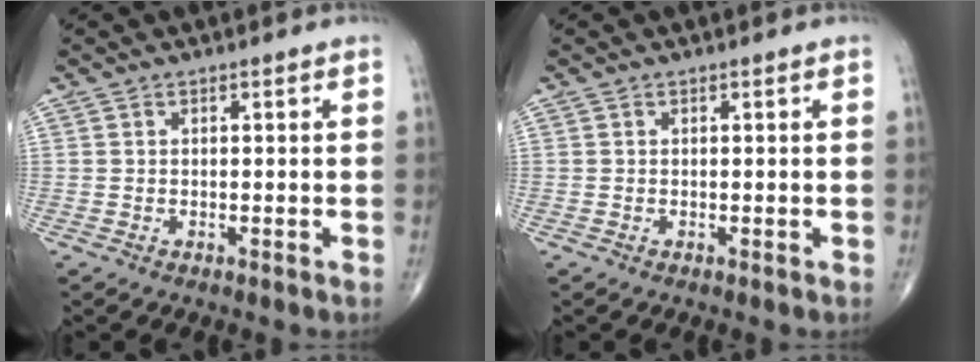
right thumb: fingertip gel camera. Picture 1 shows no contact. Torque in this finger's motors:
{"motor_torque": [0.21, 0.02, -0.06, -0.17, -0.03]}